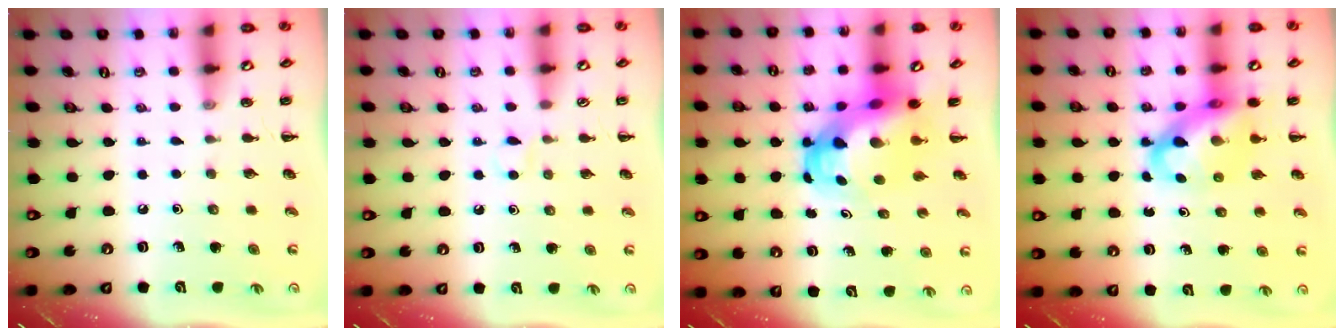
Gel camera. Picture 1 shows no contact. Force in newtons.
{"total": 2.9, "press": 2.7, "slide": 0.9}
{"total": 7.2, "press": 6.9, "slide": 2.2}
{"total": 10.9, "press": 10.5, "slide": 2.8}